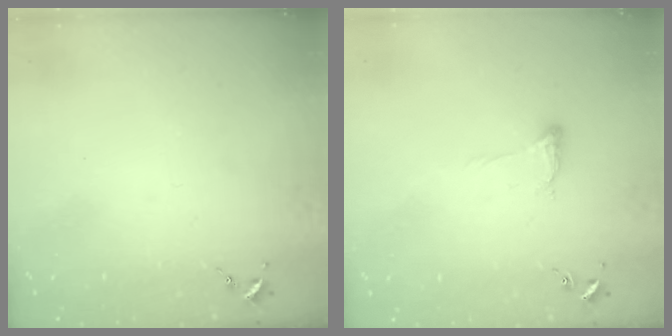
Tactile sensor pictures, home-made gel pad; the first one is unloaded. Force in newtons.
{"total": 6.1, "press": 6.0, "slide": 0.8}